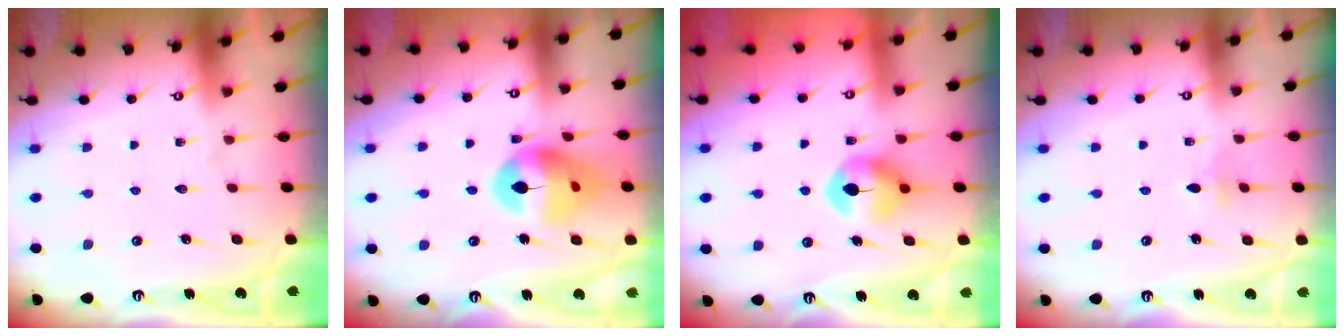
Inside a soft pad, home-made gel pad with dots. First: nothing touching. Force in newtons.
{"total": 14.5, "press": 14.4, "slide": 1.6}
{"total": 9.0, "press": 8.9, "slide": 0.8}
{"total": 2.4, "press": 2.3, "slide": 0.7}